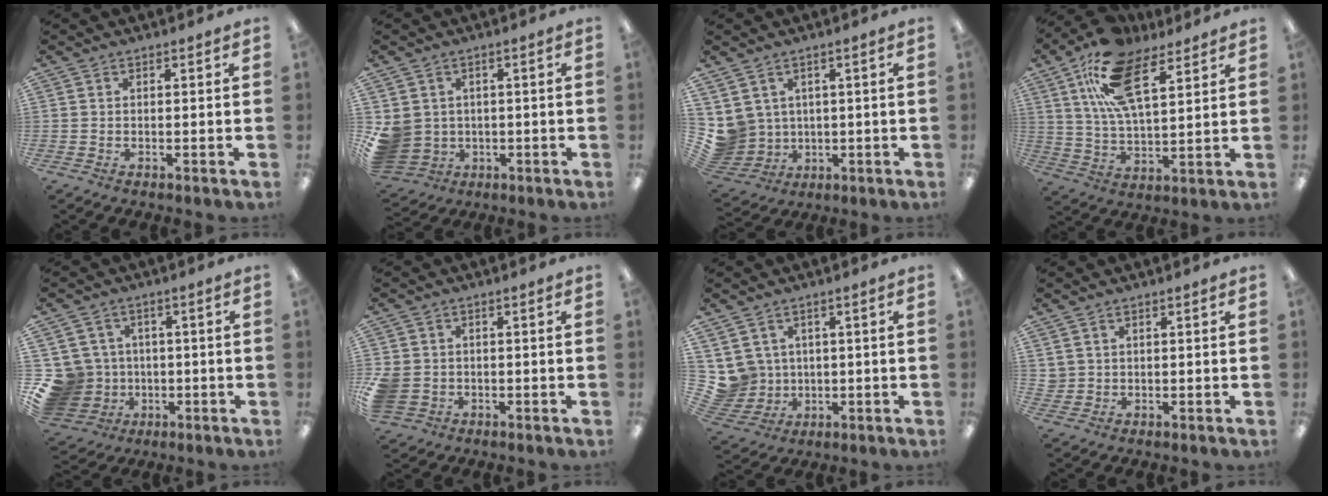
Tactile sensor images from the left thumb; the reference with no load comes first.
{"total": 6.4, "force": [0.4, 6.1, 1.7], "torque": [-0.065, -0.002, 0.011]}
{"total": 6.5, "force": [2.2, 6.1, 0.9], "torque": [-0.064, -0.020, 0.050]}
{"total": 17.7, "force": [10.0, 8.0, 12.3], "torque": [-0.234, -0.021, 0.175]}
{"total": 12.3, "force": [-1.9, 11.4, 4.2], "torque": [-0.122, 0.017, -0.025]}
{"total": 5.2, "force": [-0.6, 4.8, 2.0], "torque": [-0.050, 0.004, -0.012]}
{"total": 7.3, "force": [2.1, 6.9, 0.8], "torque": [-0.058, -0.013, 0.048]}
{"total": 2.1, "force": [1.1, 1.8, 0.3], "torque": [-0.011, 0.003, 0.019]}